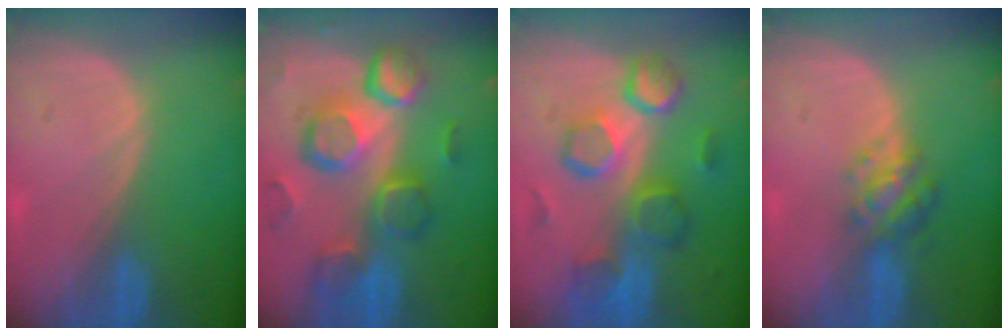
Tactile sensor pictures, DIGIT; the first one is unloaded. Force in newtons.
{"total": 12.4, "press": 10.8, "slide": 6.1}
{"total": 10.3, "press": 9.4, "slide": 4.1}
{"total": 4.9, "press": 4.5, "slide": 2.0}